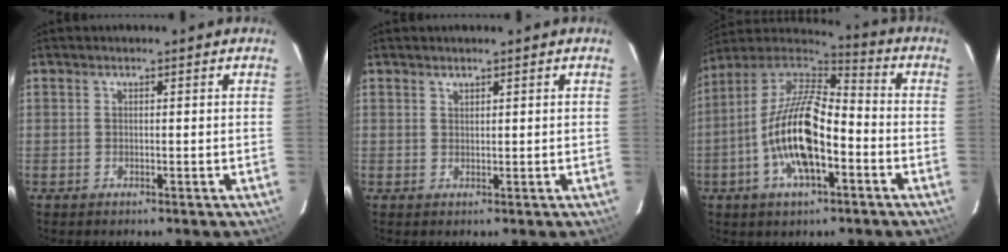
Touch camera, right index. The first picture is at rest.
{"total": 0.8, "force": [0.7, 0.3, 0.1], "torque": [-0.002, 0.001, 0.014]}
{"total": 17.1, "force": [-5.2, 6.8, 14.8], "torque": [-0.297, -0.002, -0.106]}